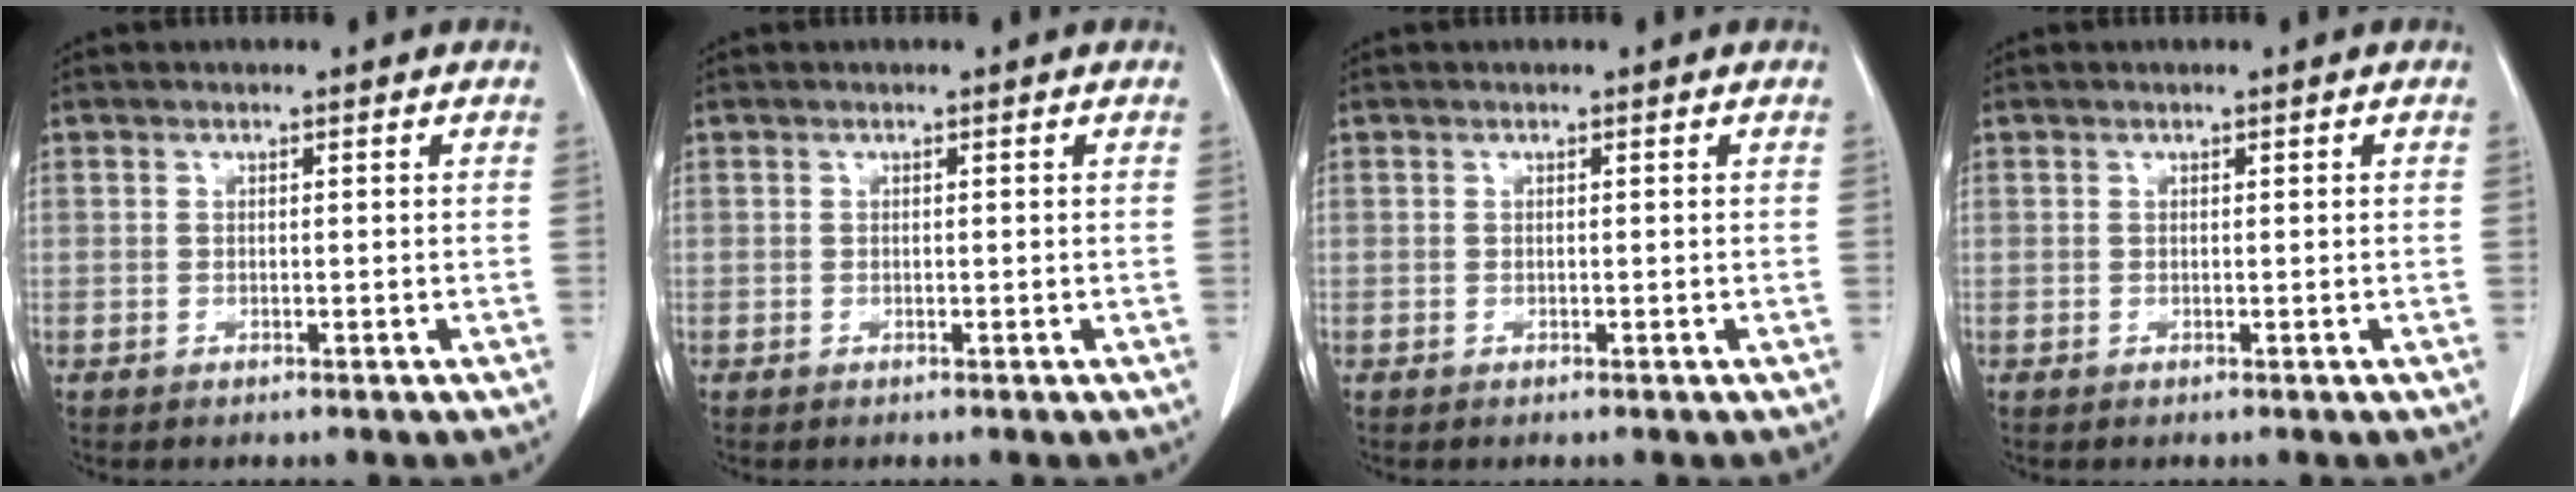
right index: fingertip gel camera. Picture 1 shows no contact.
{"total": 0.0}
{"total": 0.0}
{"total": 0.0}